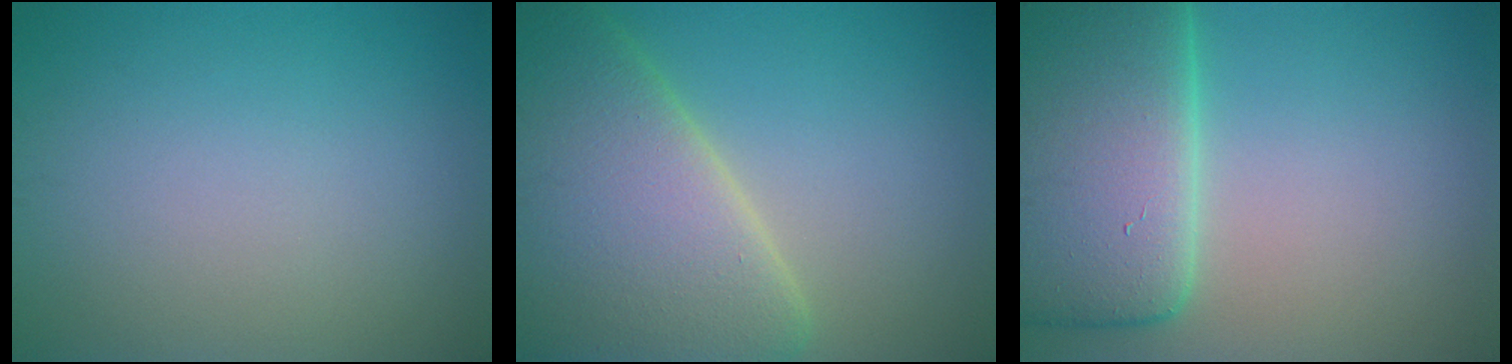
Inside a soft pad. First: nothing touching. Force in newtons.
{"total": 12.5, "press": 12.5, "slide": 0.8}
{"total": 12.4, "press": 12.3, "slide": 1.2}